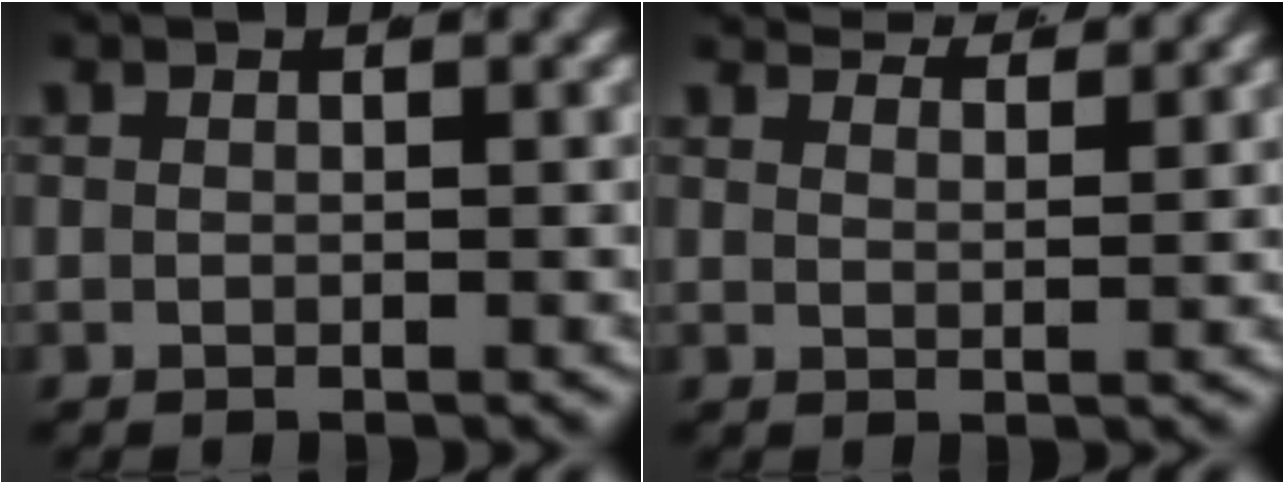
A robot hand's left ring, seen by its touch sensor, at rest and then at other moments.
{"total": 4.4, "force": [4.2, 0.1, 1.3], "torque": [-0.012, 0.003, 0.069]}